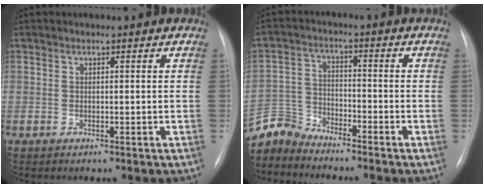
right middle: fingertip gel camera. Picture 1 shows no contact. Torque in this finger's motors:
{"motor_torque": [0.32, -0.33, -0.02, 0.00]}